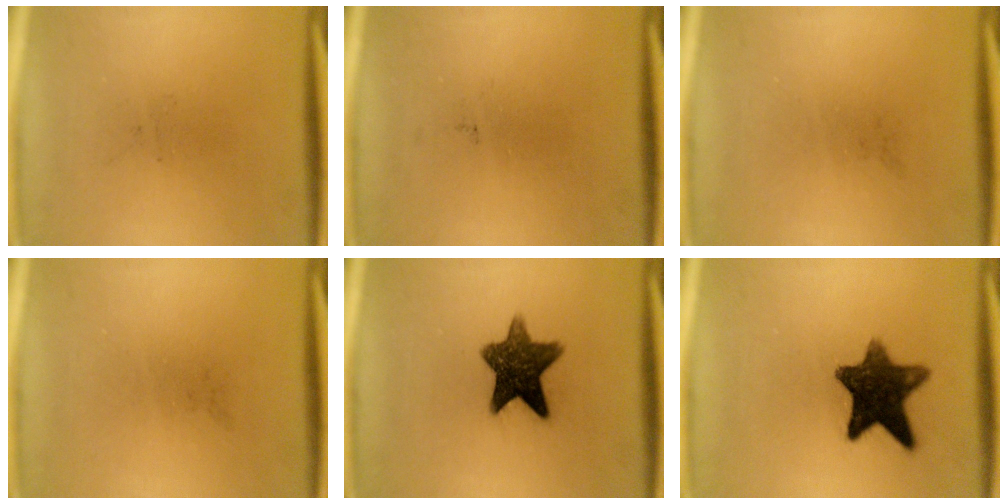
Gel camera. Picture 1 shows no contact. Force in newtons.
{"total": 0.0}
{"total": 0.0}
{"total": 0.0}
{"total": 10.7}
{"total": 11.4}